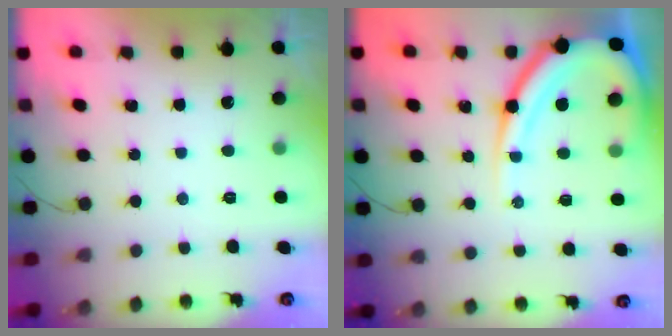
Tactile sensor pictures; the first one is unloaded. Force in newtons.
{"total": 16.0, "press": 15.9, "slide": 1.9}